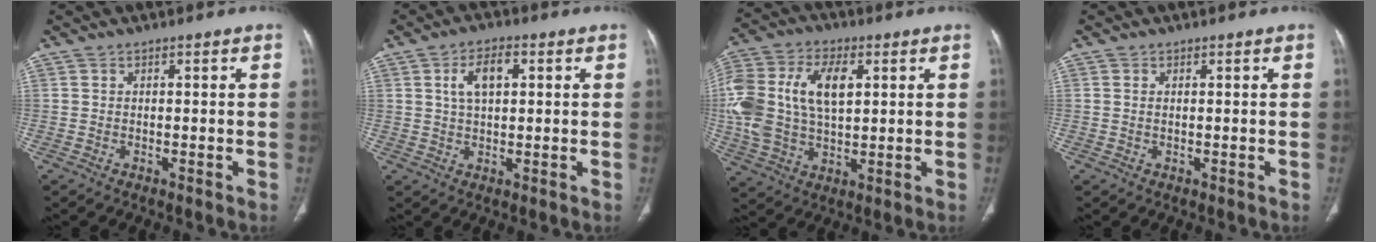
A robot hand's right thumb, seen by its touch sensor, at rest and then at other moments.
{"total": 6.2, "force": [1.8, 3.2, 5.0], "torque": [-0.090, 0.007, 0.033]}
{"total": 19.4, "force": [3.4, 11.5, 15.2], "torque": [-0.332, 0.006, 0.060]}
{"total": 0.5, "force": [0.1, 0.2, 0.5], "torque": [-0.016, 0.002, 0.004]}